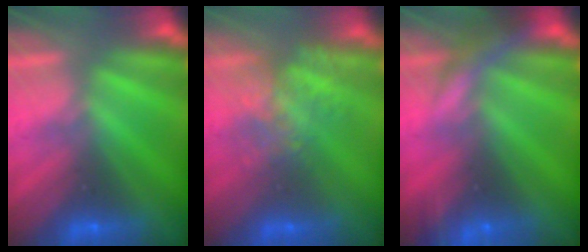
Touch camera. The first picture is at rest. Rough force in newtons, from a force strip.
{"total": 7.1}
{"total": 7.8}